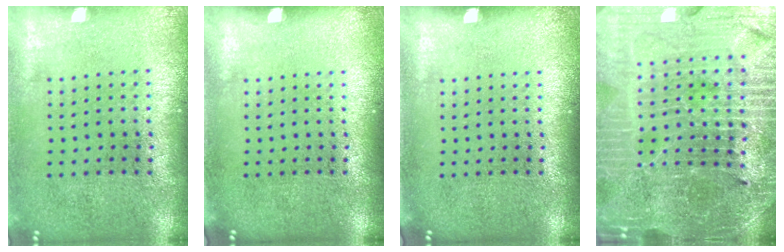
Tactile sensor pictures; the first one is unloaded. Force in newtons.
{"total": 0.0}
{"total": 0.0}
{"total": 5.4, "press": 5.0, "slide": 1.9}